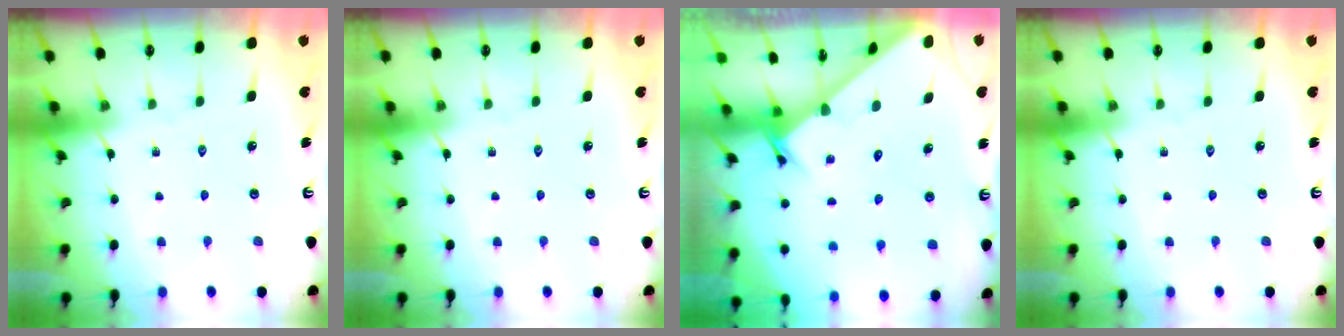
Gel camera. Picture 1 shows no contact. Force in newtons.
{"total": 0.0}
{"total": 2.4, "press": 2.4, "slide": 0.1}
{"total": 0.0}